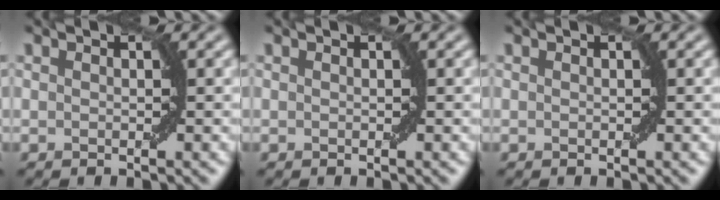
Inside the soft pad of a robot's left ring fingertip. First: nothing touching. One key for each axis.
{"total": 0.0}
{"total": 0.0}